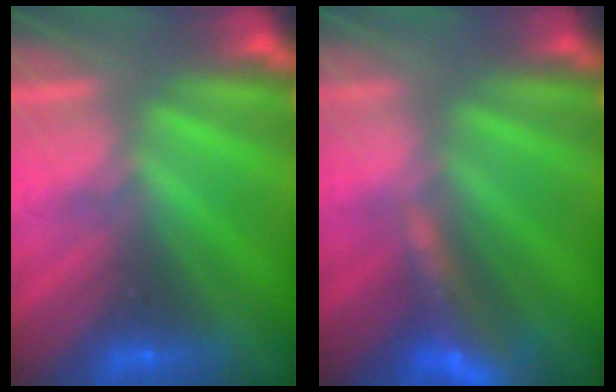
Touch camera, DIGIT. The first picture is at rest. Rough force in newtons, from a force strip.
{"total": 9.4}